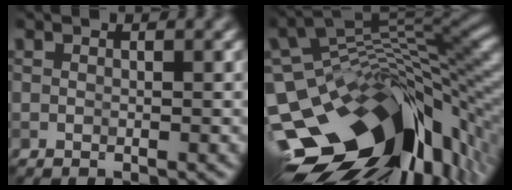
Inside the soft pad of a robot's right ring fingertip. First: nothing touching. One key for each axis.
{"total": 16.7, "fx": -4.7, "fy": 8.4, "fz": 13.6, "tx": -0.225, "ty": -0.002, "tz": -0.083}